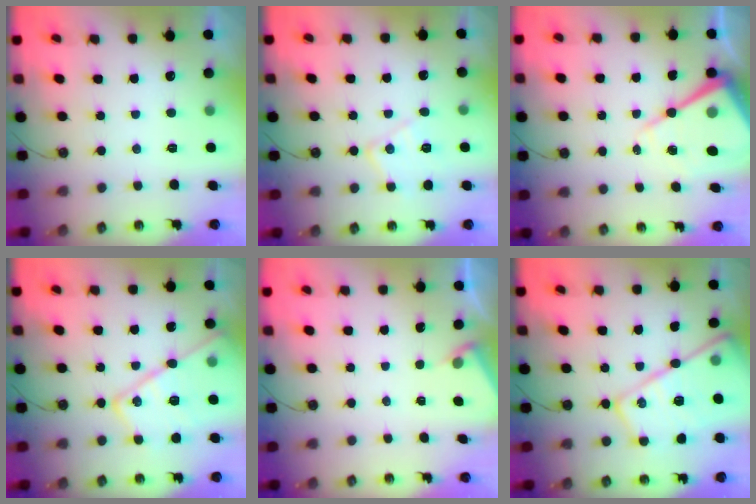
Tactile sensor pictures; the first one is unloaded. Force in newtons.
{"total": 10.1, "press": 10.0, "slide": 0.6}
{"total": 15.1, "press": 15.0, "slide": 1.1}
{"total": 19.6, "press": 19.5, "slide": 1.7}
{"total": 3.0, "press": 2.9, "slide": 0.4}
{"total": 21.7, "press": 21.7, "slide": 1.2}